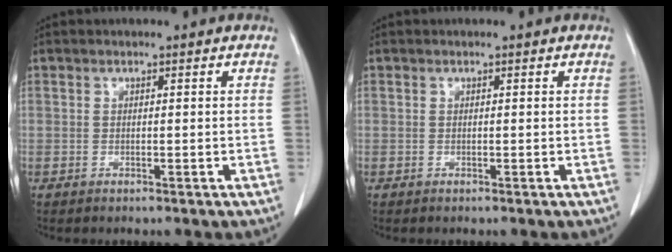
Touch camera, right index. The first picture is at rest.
{"total": 0.0}